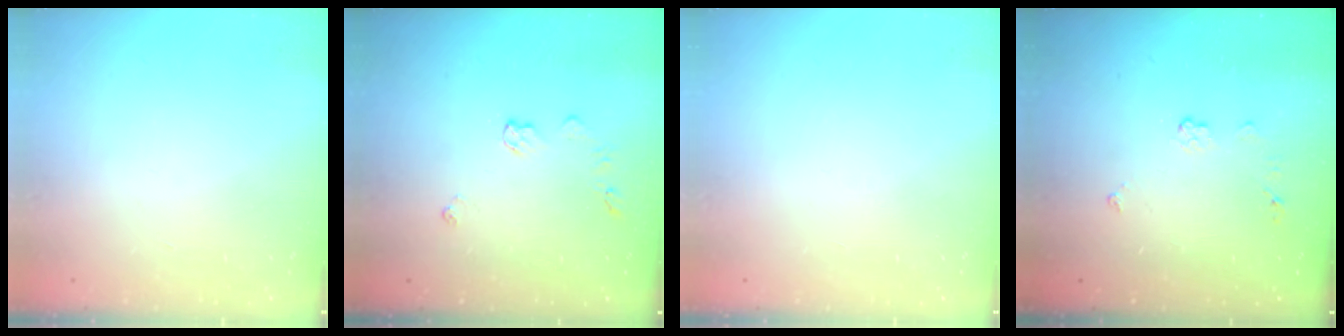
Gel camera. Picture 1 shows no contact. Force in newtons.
{"total": 6.1, "press": 6.1, "slide": 0.8}
{"total": 0.0}
{"total": 3.7, "press": 3.6, "slide": 0.7}